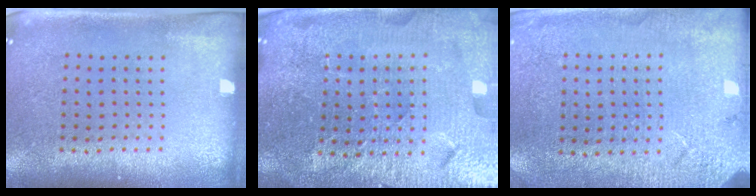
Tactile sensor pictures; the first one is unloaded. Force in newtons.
{"total": 5.6, "press": 5.1, "slide": 2.4}
{"total": 2.6, "press": 2.5, "slide": 0.5}